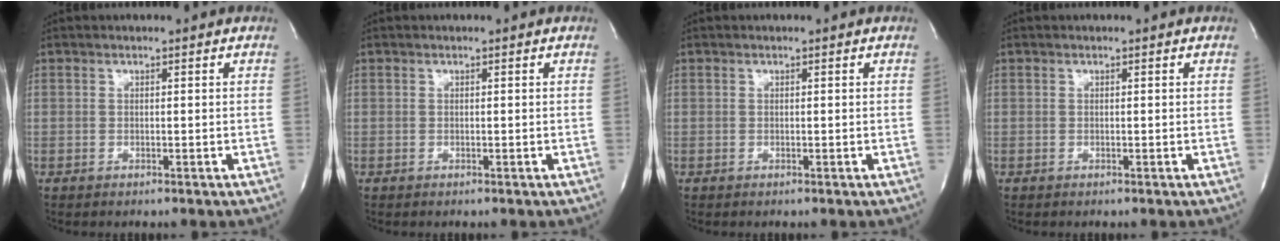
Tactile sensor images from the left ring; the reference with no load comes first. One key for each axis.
{"total": 0.0}
{"total": 0.0}
{"total": 0.0}